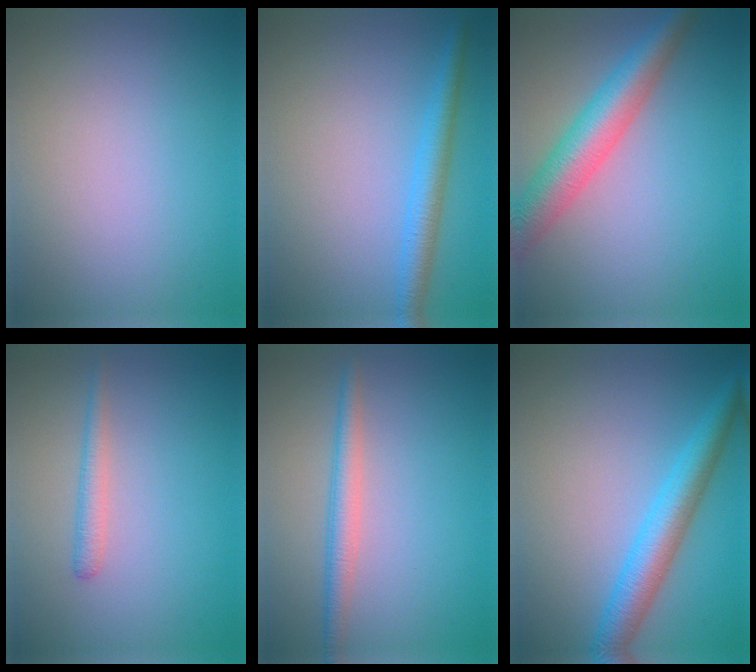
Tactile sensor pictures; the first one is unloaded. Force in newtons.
{"total": 3.0, "press": 3.0, "slide": 0.0}
{"total": 6.1, "press": 6.1, "slide": 0.2}
{"total": 1.5, "press": 1.5, "slide": 0.1}
{"total": 2.4, "press": 2.4, "slide": 0.1}
{"total": 4.9, "press": 4.9, "slide": 0.1}